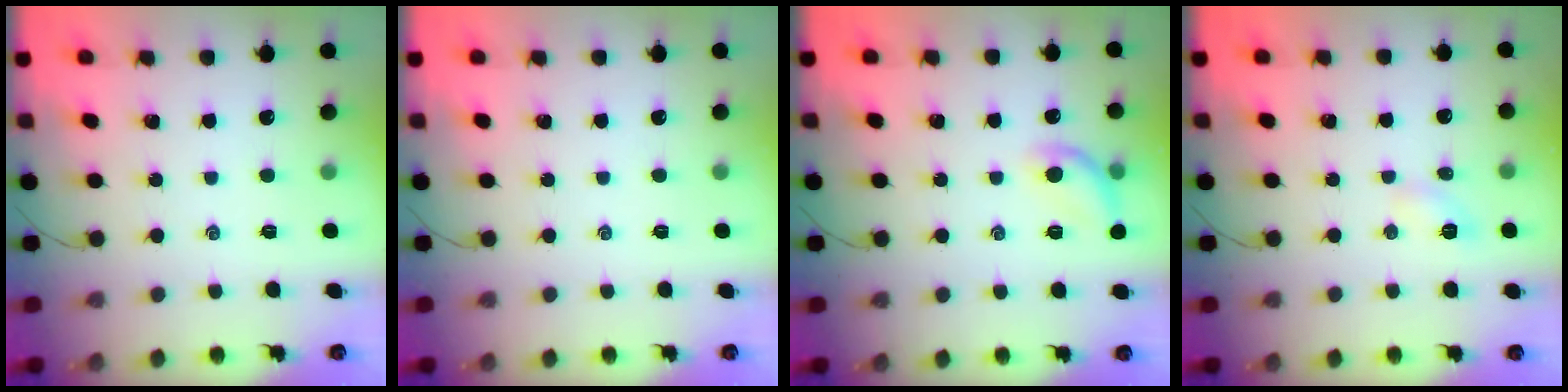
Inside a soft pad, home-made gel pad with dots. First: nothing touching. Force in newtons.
{"total": 0.0}
{"total": 9.7, "press": 9.6, "slide": 1.3}
{"total": 4.3, "press": 4.1, "slide": 1.3}